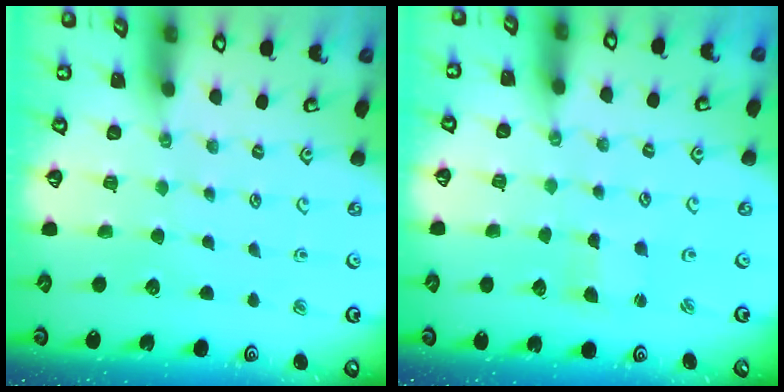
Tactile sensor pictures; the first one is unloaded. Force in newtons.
{"total": 0.9, "press": 0.9, "slide": 0.1}